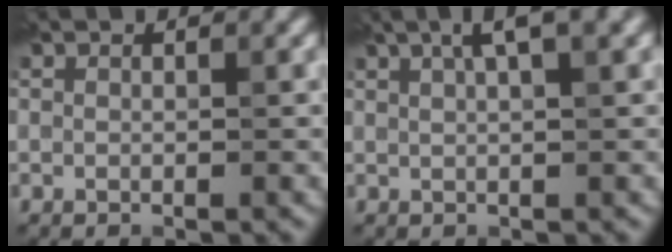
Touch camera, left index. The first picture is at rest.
{"total": 3.1, "force": [1.8, 0.5, 2.5], "torque": [-0.041, 0.008, 0.030]}